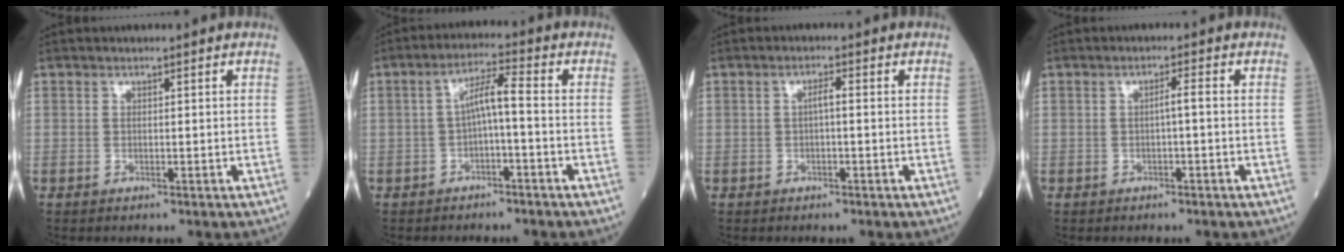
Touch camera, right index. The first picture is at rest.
{"total": 4.6, "force": [-0.8, 0.5, 4.5], "torque": [-0.079, 0.020, -0.014]}
{"total": 1.5, "force": [-0.1, 0.2, 1.5], "torque": [-0.026, 0.005, -0.002]}
{"total": 1.5, "force": [-0.3, 0.0, 1.5], "torque": [-0.022, 0.004, -0.005]}